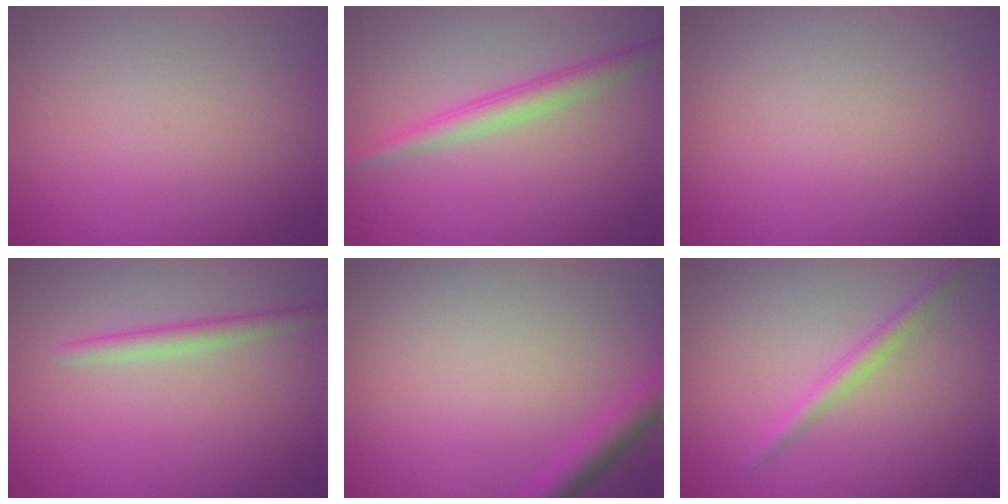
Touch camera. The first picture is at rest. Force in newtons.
{"total": 2.7, "press": 2.7, "slide": 0.1}
{"total": 0.0}
{"total": 1.9, "press": 1.9, "slide": 0.0}
{"total": 2.3, "press": 2.3, "slide": 0.1}
{"total": 1.9, "press": 1.9, "slide": 0.1}